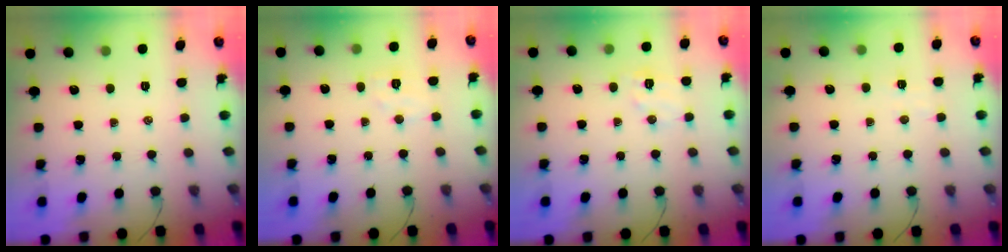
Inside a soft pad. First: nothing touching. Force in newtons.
{"total": 4.5, "press": 4.4, "slide": 1.0}
{"total": 7.1, "press": 7.0, "slide": 1.1}
{"total": 2.7, "press": 2.6, "slide": 0.8}